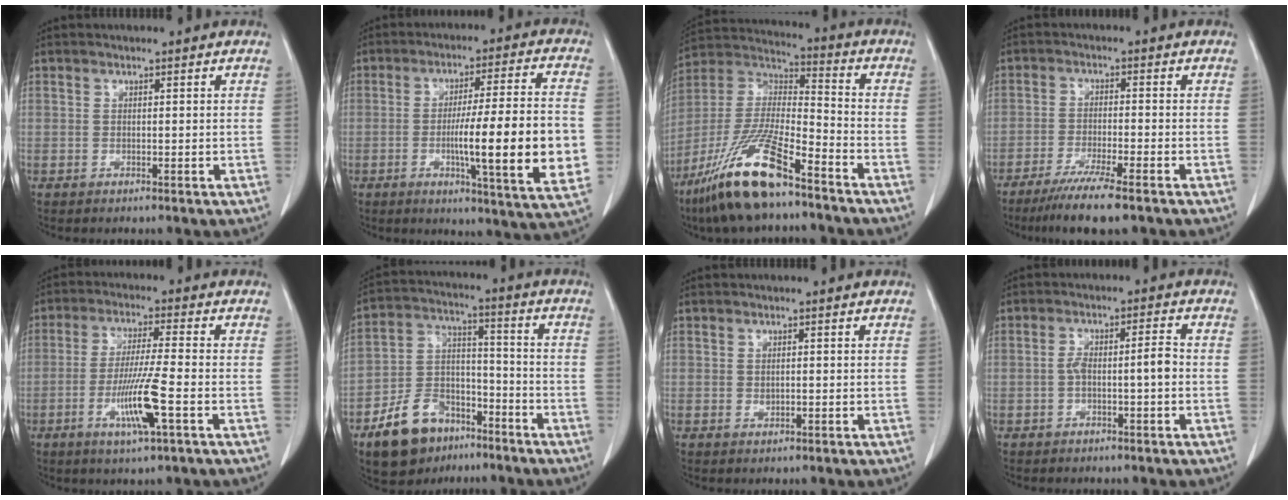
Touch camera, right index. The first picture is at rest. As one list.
[{"total": 17.6, "force": [-2.8, 0.3, 17.3], "torque": [-0.230, -0.007, -0.041]}, {"total": 17.2, "force": [-11.5, 2.9, 12.4], "torque": [-0.270, -0.024, -0.217]}, {"total": 8.1, "force": [-6.0, 0.0, 5.4], "torque": [-0.089, -0.020, -0.097]}, {"total": 9.0, "force": [-3.1, -0.4, 8.5], "torque": [-0.162, -0.015, -0.059]}, {"total": 12.5, "force": [-8.1, 7.4, 6.0], "torque": [-0.126, 0.011, -0.141]}, {"total": 0.9, "force": [0.0, 0.4, 0.7], "torque": [-0.013, -0.002, 0.002]}, {"total": 4.3, "force": [-0.9, 0.7, 4.2], "torque": [-0.075, 0.018, -0.011]}]